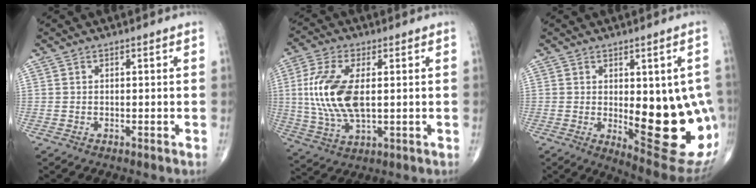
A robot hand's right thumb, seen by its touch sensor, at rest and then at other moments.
{"total": 13.8, "force": [1.2, 6.6, 12.1], "torque": [-0.264, -0.005, 0.029]}
{"total": 19.9, "force": [-1.9, 7.6, 18.3], "torque": [-0.186, -0.020, 0.004]}